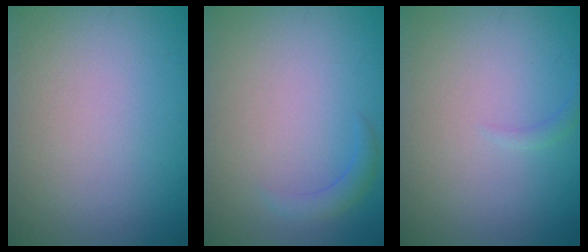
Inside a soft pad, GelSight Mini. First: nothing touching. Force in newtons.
{"total": 1.4, "press": 1.4, "slide": 0.0}
{"total": 0.7, "press": 0.7, "slide": 0.1}